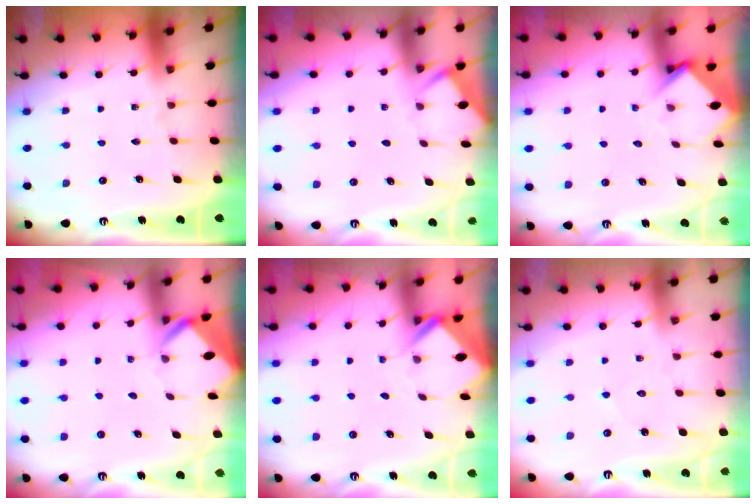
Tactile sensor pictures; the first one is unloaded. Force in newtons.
{"total": 3.0, "press": 3.0, "slide": 0.2}
{"total": 3.7, "press": 3.7, "slide": 0.3}
{"total": 3.1, "press": 3.1, "slide": 0.2}
{"total": 2.3, "press": 2.3, "slide": 0.2}
{"total": 3.6, "press": 3.5, "slide": 0.3}